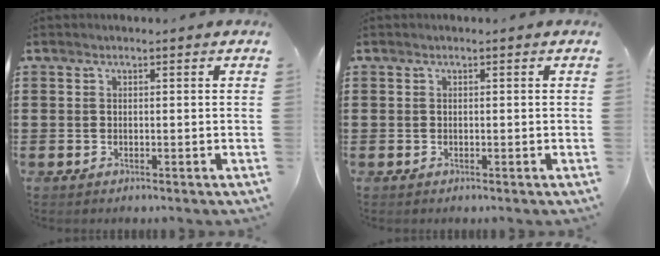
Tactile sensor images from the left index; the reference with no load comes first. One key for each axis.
{"total": 0.0}